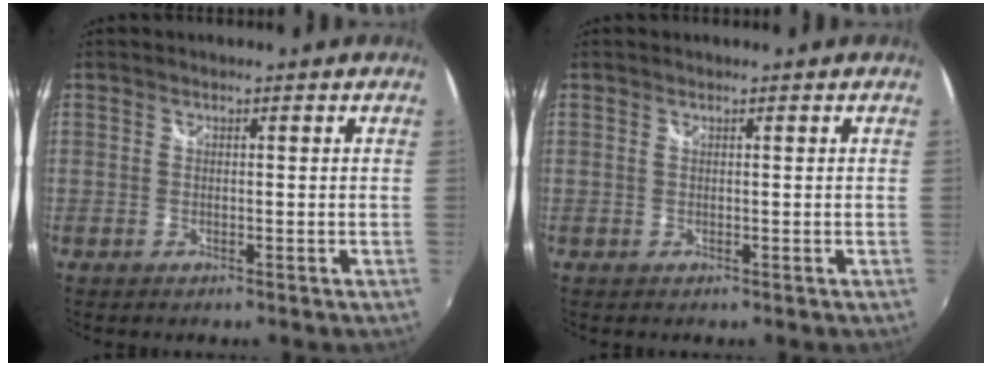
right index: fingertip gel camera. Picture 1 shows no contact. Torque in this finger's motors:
{"motor_torque": [0.05, 0.03, 0.00, 0.01]}